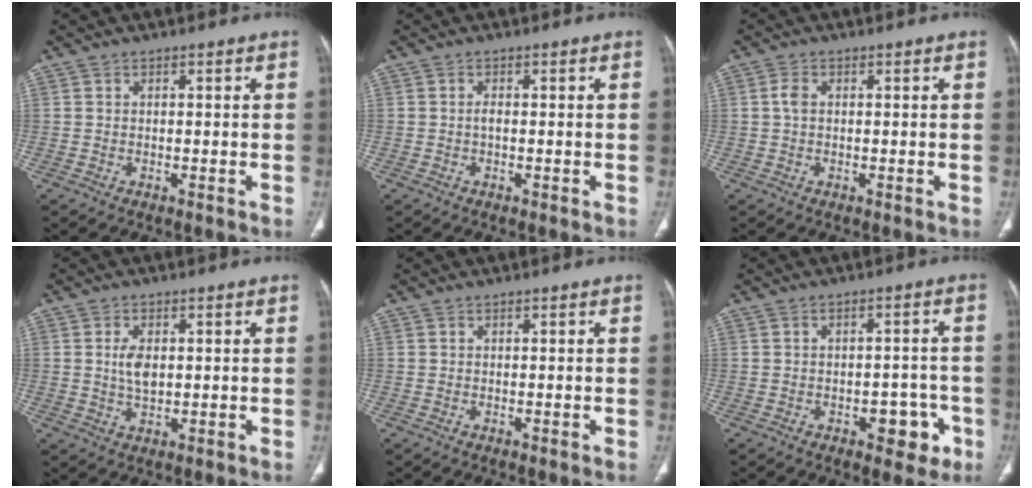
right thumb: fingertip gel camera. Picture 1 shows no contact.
{"total": 0.8, "force": [-0.2, 0.4, 0.7], "torque": [-0.013, 0.001, -0.006]}
{"total": 1.7, "force": [0.1, 1.1, 1.3], "torque": [-0.031, 0.004, 0.001]}
{"total": 4.2, "force": [0.6, 2.4, 3.4], "torque": [-0.062, -0.004, 0.015]}
{"total": 0.0}
{"total": 6.6, "force": [-2.8, 3.8, 4.6], "torque": [-0.027, 0.024, -0.030]}